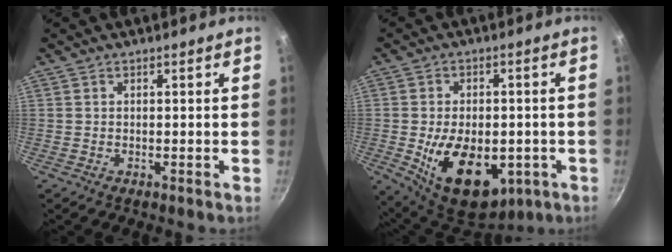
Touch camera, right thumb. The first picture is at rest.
{"total": 17.6, "force": [-4.1, 10.8, 13.2], "torque": [-0.181, -0.004, -0.044]}